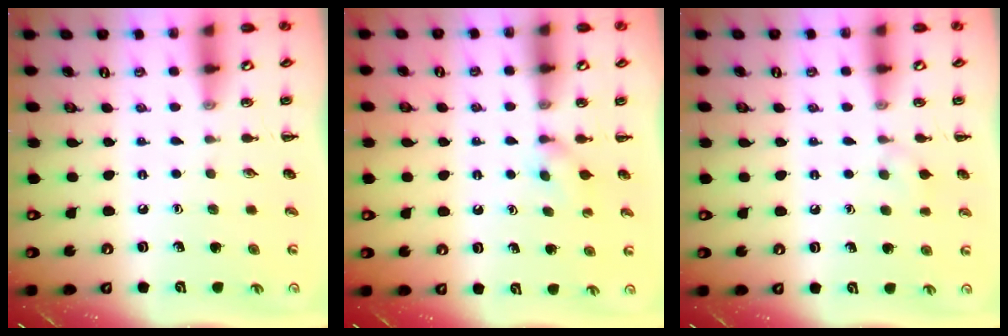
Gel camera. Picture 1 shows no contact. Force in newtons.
{"total": 2.8, "press": 2.5, "slide": 1.2}
{"total": 6.0, "press": 5.7, "slide": 2.0}